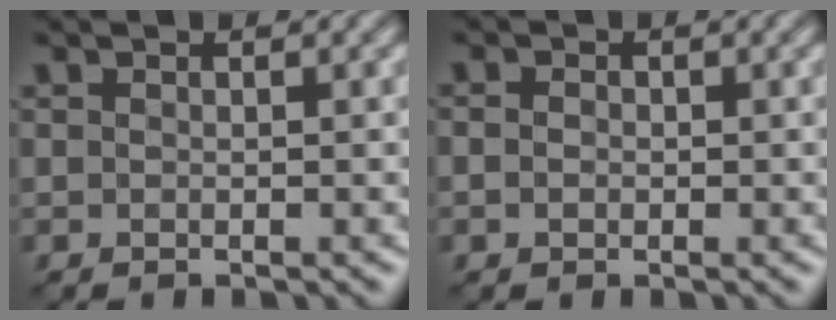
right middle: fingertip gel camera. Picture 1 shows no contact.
{"total": 1.0, "force": [-0.3, 0.8, 0.5], "torque": [-0.009, -0.001, -0.008]}